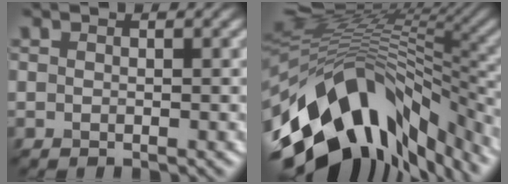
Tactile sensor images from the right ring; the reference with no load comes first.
{"total": 15.2, "force": [-5.0, 8.3, 11.7], "torque": [-0.205, -0.002, -0.082]}